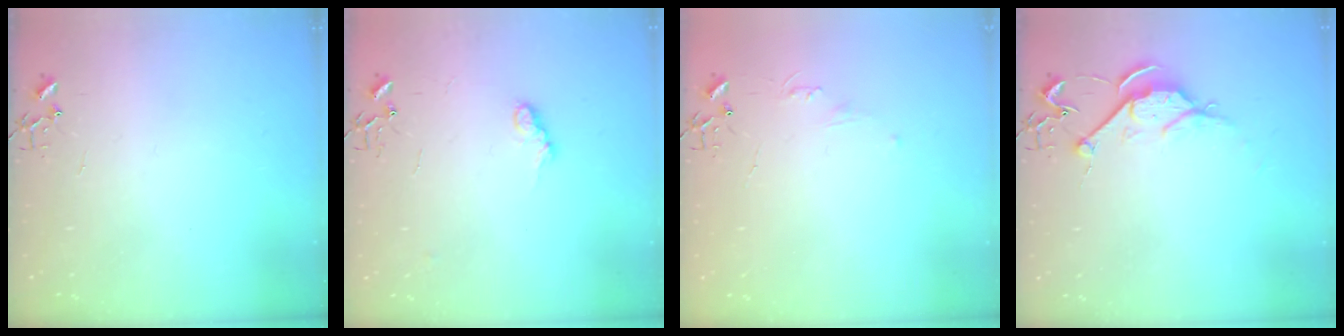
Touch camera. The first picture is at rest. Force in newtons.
{"total": 7.6, "press": 7.6, "slide": 0.5}
{"total": 4.0, "press": 3.9, "slide": 0.6}
{"total": 7.9, "press": 7.8, "slide": 0.9}